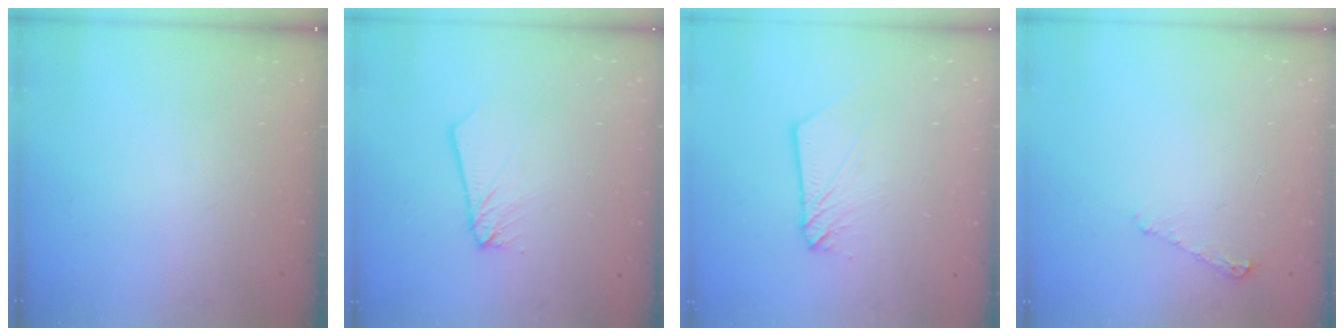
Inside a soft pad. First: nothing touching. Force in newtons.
{"total": 2.5, "press": 2.5, "slide": 0.1}
{"total": 3.6, "press": 3.6, "slide": 0.3}
{"total": 5.3, "press": 5.2, "slide": 0.6}